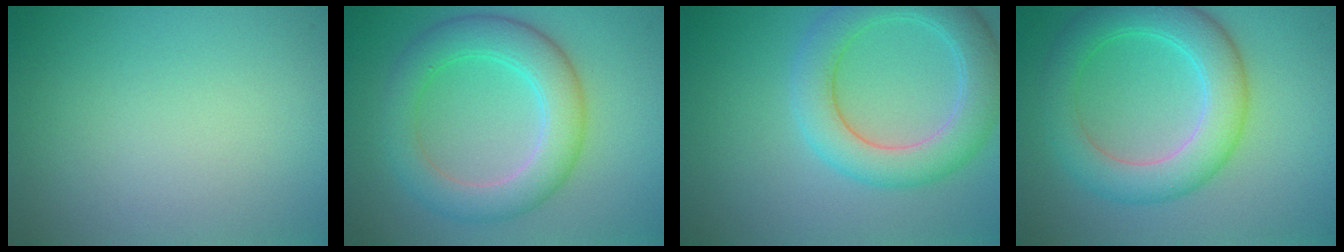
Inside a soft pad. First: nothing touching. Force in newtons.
{"total": 5.8, "press": 5.8, "slide": 0.2}
{"total": 5.5, "press": 5.5, "slide": 0.5}
{"total": 6.4, "press": 6.4, "slide": 0.0}